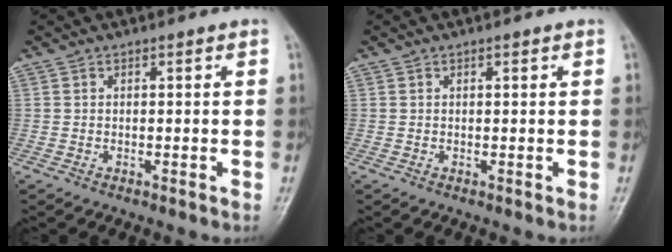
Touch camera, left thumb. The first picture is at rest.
{"total": 0.7, "force": [0.4, 0.2, 0.5], "torque": [-0.010, -0.001, 0.005]}